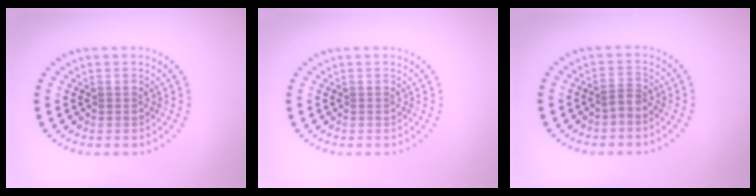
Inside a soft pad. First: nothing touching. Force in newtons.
{"total": 0.0}
{"total": 1.2, "press": 0.7, "slide": 1.0}